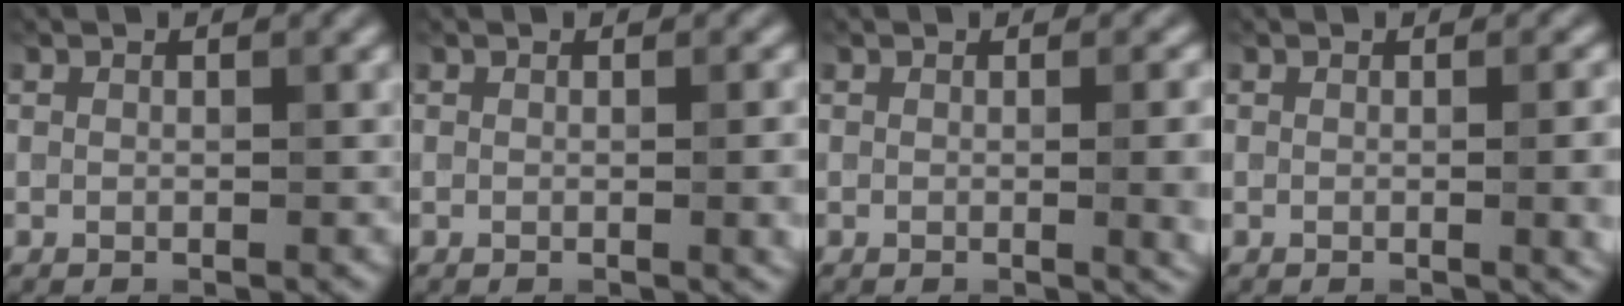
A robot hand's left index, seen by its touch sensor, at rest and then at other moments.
{"total": 2.4, "force": [-0.2, 0.7, 2.2], "torque": [-0.022, -0.002, -0.004]}
{"total": 4.7, "force": [-0.3, 1.9, 4.3], "torque": [-0.032, -0.003, 0.002]}
{"total": 3.7, "force": [-0.3, 1.3, 3.5], "torque": [-0.032, -0.001, -0.002]}